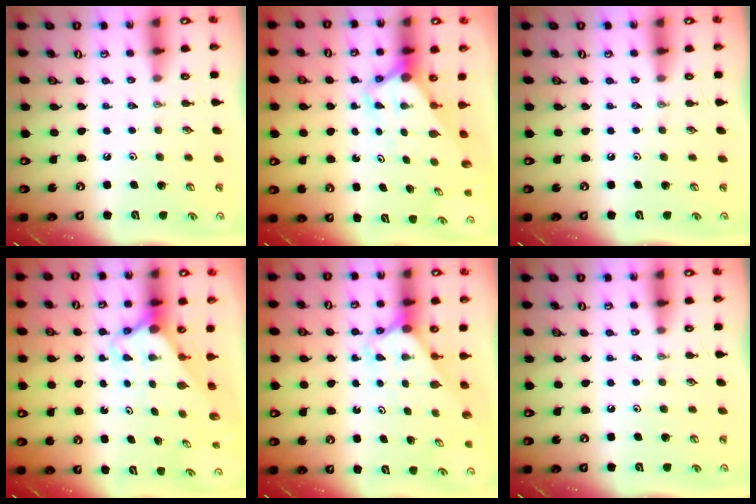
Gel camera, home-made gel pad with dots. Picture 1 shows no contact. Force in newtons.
{"total": 3.3, "press": 3.3, "slide": 0.2}
{"total": 0.0}
{"total": 3.0, "press": 3.0, "slide": 0.2}
{"total": 2.4, "press": 2.4, "slide": 0.3}
{"total": 0.0}